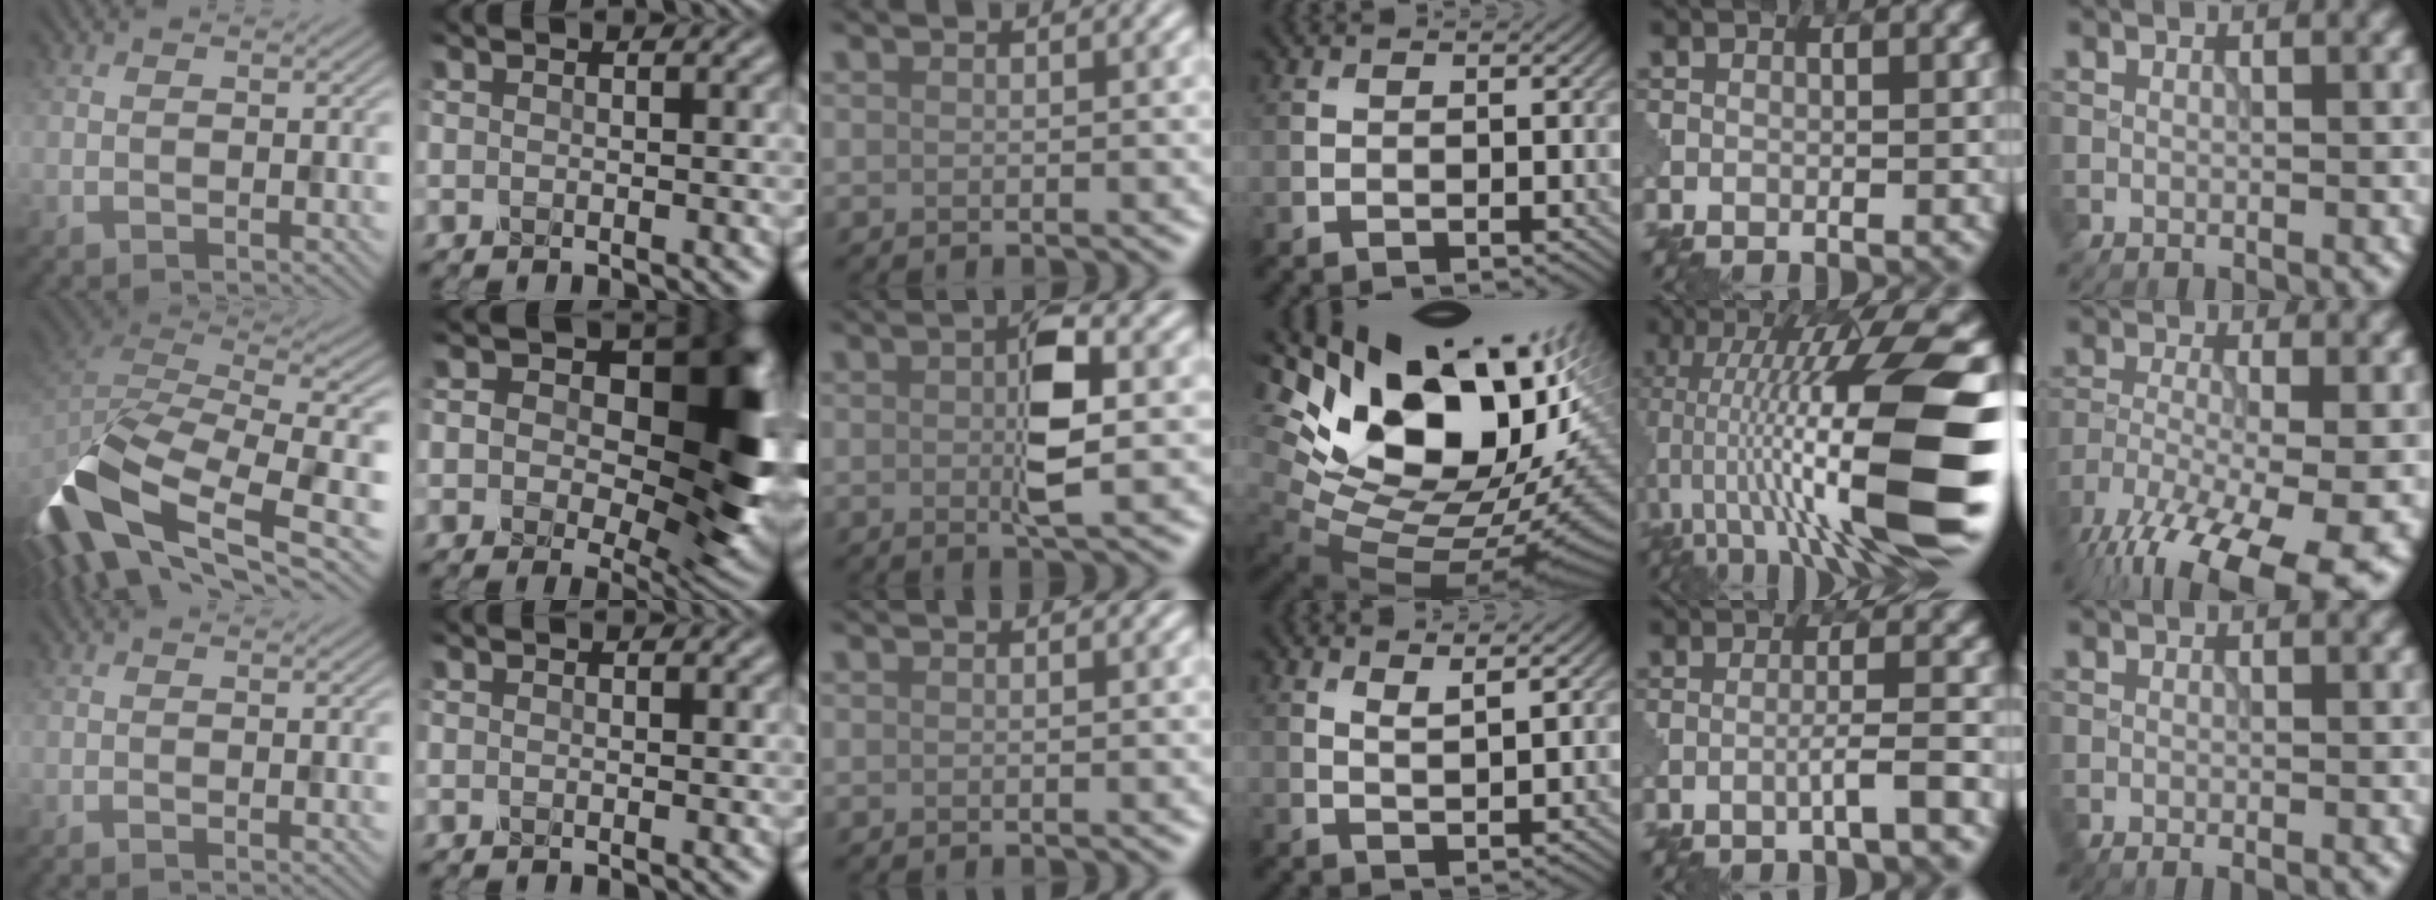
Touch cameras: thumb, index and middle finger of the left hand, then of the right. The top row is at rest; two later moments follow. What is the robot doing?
{"motion": "disassemble", "object": "pitcher"}